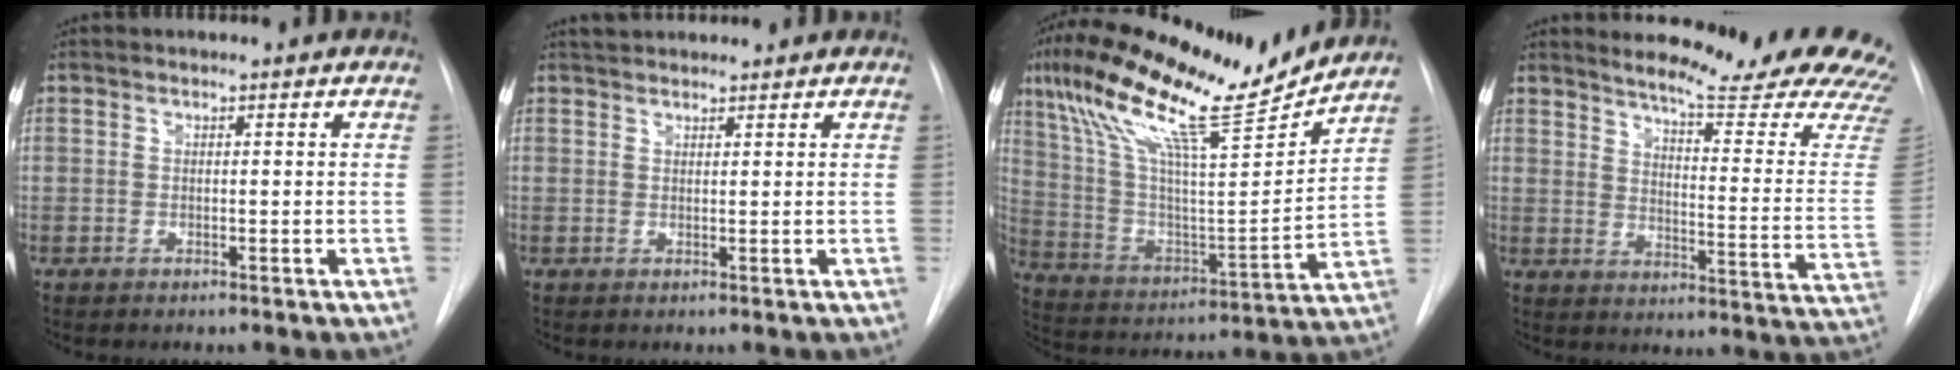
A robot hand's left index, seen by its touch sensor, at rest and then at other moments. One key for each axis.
{"total": 4.4, "fx": 4.0, "fy": 0.9, "fz": 1.5, "tx": -0.021, "ty": 0.039, "tz": 0.063}
{"total": 21.3, "fx": 16.8, "fy": 1.4, "fz": 13.1, "tx": -0.239, "ty": 0.011, "tz": 0.292}
{"total": 23.9, "fx": 21.6, "fy": 1.8, "fz": 10.1, "tx": -0.131, "ty": -0.118, "tz": 0.248}